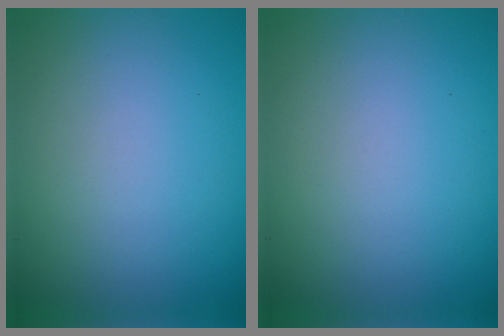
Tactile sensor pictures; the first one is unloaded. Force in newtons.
{"total": 0.0}